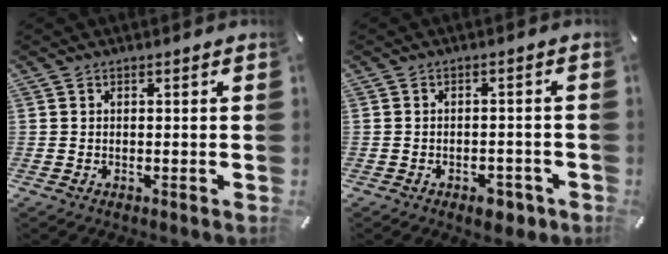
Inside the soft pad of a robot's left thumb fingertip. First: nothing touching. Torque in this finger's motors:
{"motor_torque": [-0.22, 0.34, 0.01, 0.01, 0.00]}